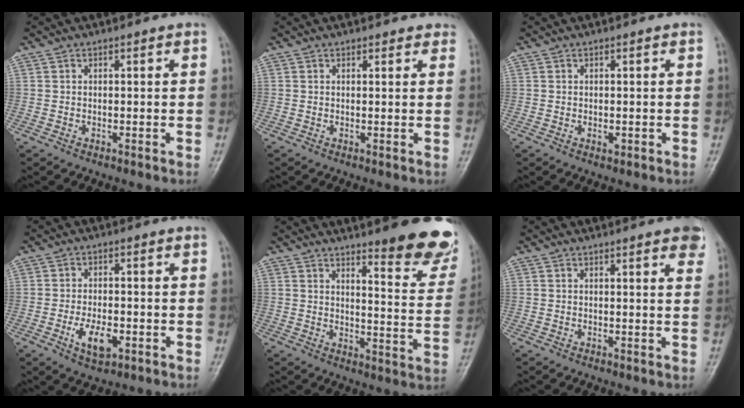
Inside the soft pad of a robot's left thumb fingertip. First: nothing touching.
{"total": 2.2, "force": [2.0, 0.9, 0.4], "torque": [0.014, -0.006, 0.013]}
{"total": 1.0, "force": [-0.1, 0.6, 0.9], "torque": [-0.011, 0.000, 0.000]}
{"total": 5.8, "force": [-2.1, 2.9, 4.6], "torque": [-0.077, 0.004, -0.031]}
{"total": 15.3, "force": [11.5, 3.1, 9.6], "torque": [-0.081, -0.084, 0.141]}
{"total": 4.8, "force": [3.1, 0.9, 3.5], "torque": [-0.031, -0.003, 0.030]}